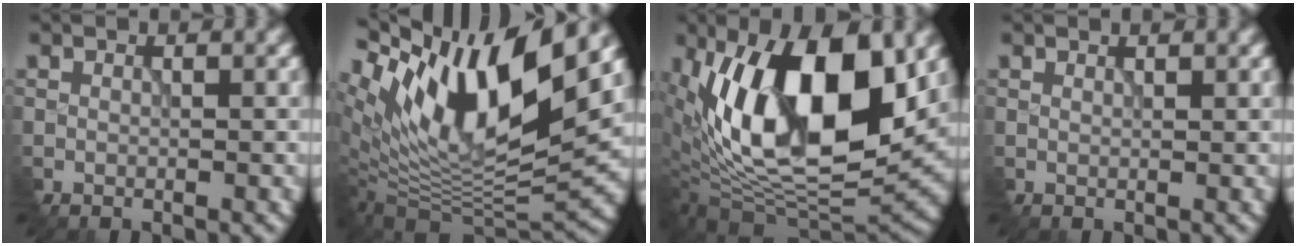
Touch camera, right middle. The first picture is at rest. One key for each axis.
{"total": 14.4, "fx": 5.2, "fy": 5.7, "fz": 12.1, "tx": -0.233, "ty": 0.006, "tz": 0.089}
{"total": 14.8, "fx": 3.2, "fy": 6.7, "fz": 12.9, "tx": -0.211, "ty": 0.002, "tz": 0.045}
{"total": 0.8, "fx": 0.7, "fy": 0.1, "fz": 0.2, "tx": -0.003, "ty": 0.000, "tz": 0.011}